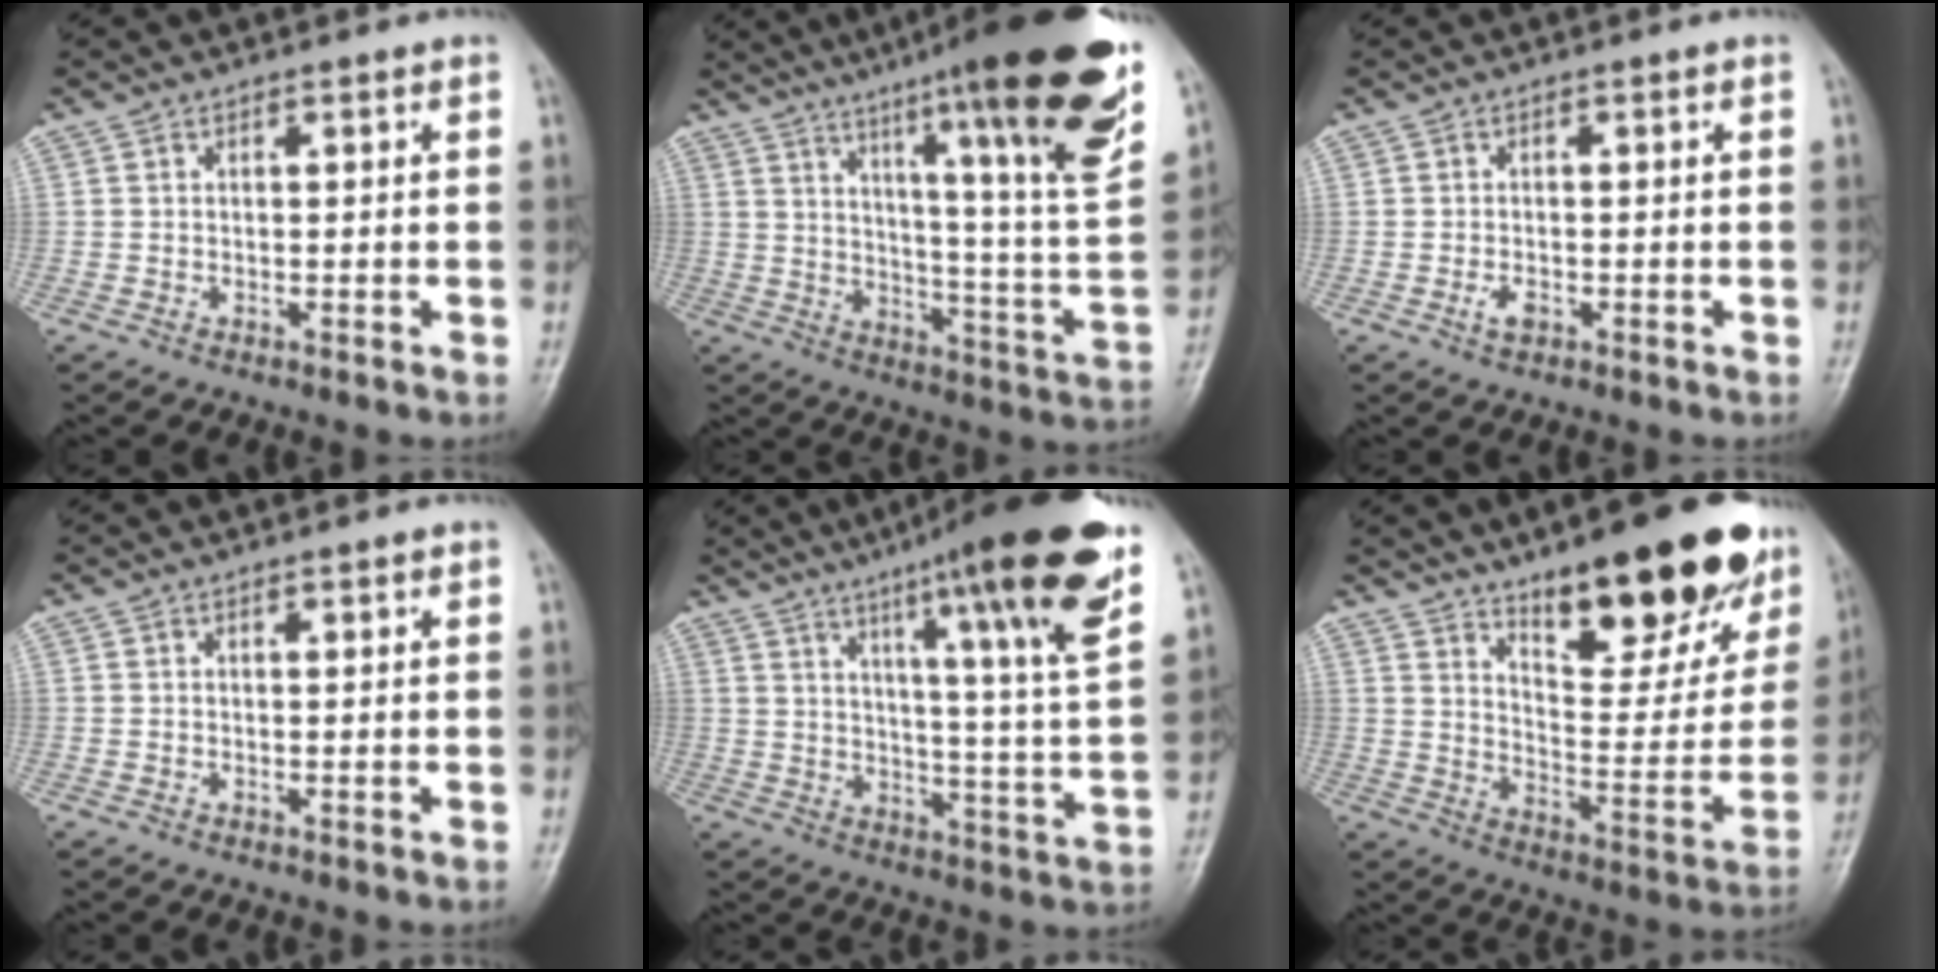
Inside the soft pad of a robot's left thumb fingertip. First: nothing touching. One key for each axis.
{"total": 27.4, "fx": 17.0, "fy": 2.5, "fz": 21.3, "tx": -0.293, "ty": -0.071, "tz": 0.247}
{"total": 1.9, "fx": -0.8, "fy": 1.1, "fz": 1.3, "tx": -0.028, "ty": 0.003, "tz": -0.013}
{"total": 0.5, "fx": 0.4, "fy": 0.1, "fz": 0.4, "tx": -0.005, "ty": -0.001, "tz": 0.004}
{"total": 21.4, "fx": 13.0, "fy": 1.4, "fz": 17.0, "tx": -0.225, "ty": -0.051, "tz": 0.183}
{"total": 24.0, "fx": 15.9, "fy": 8.3, "fz": 16.0, "tx": -0.174, "ty": -0.079, "tz": 0.237}